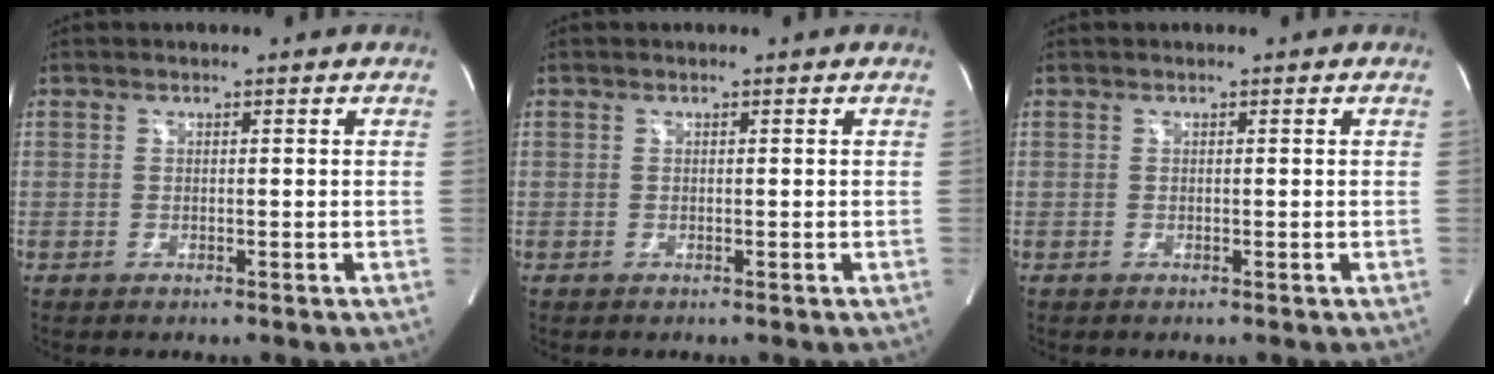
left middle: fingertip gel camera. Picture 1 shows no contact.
{"total": 0.0}
{"total": 0.0}